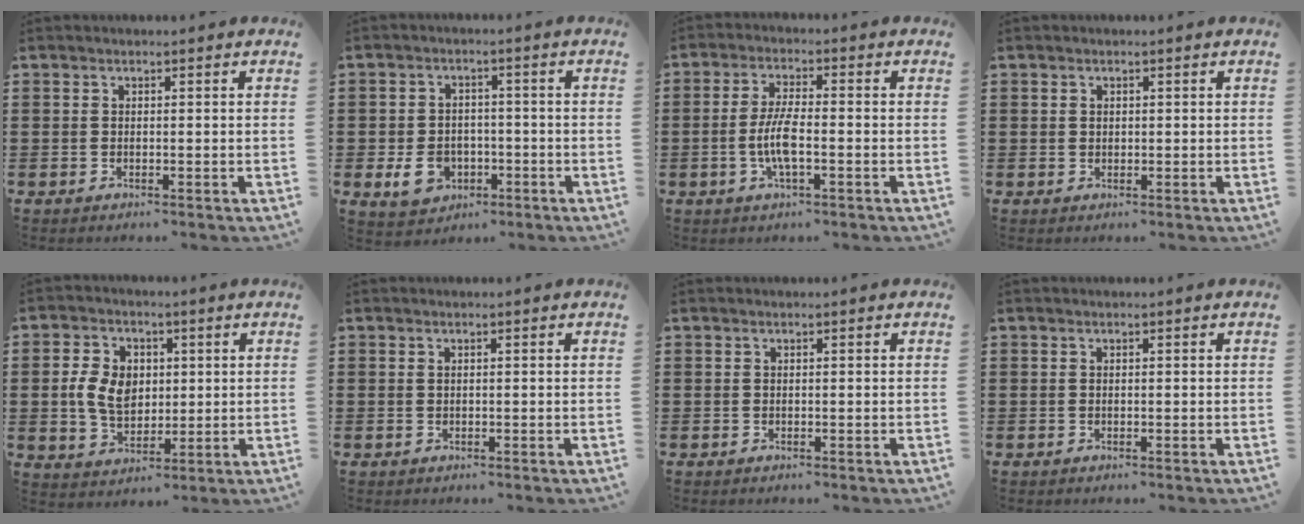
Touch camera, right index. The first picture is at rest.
{"total": 5.9, "force": [-2.0, 4.4, 3.3], "torque": [-0.082, 0.003, -0.040]}
{"total": 5.7, "force": [-1.4, 1.5, 5.3], "torque": [-0.119, -0.005, -0.034]}
{"total": 0.7, "force": [0.3, 0.6, 0.3], "torque": [-0.007, 0.002, 0.006]}
{"total": 7.5, "force": [0.6, 5.4, 5.1], "torque": [-0.130, 0.010, 0.005]}
{"total": 0.5, "force": [0.1, 0.2, 0.5], "torque": [-0.011, 0.000, 0.002]}
{"total": 0.0}
{"total": 0.0}